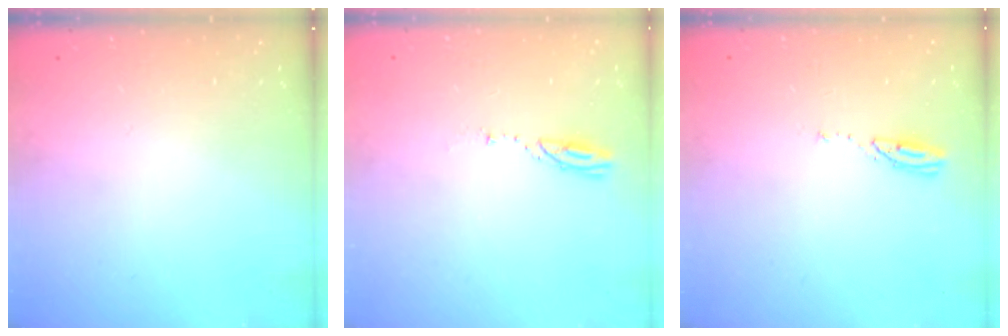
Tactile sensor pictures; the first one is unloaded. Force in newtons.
{"total": 3.1, "press": 3.0, "slide": 0.3}
{"total": 3.0, "press": 2.9, "slide": 0.3}